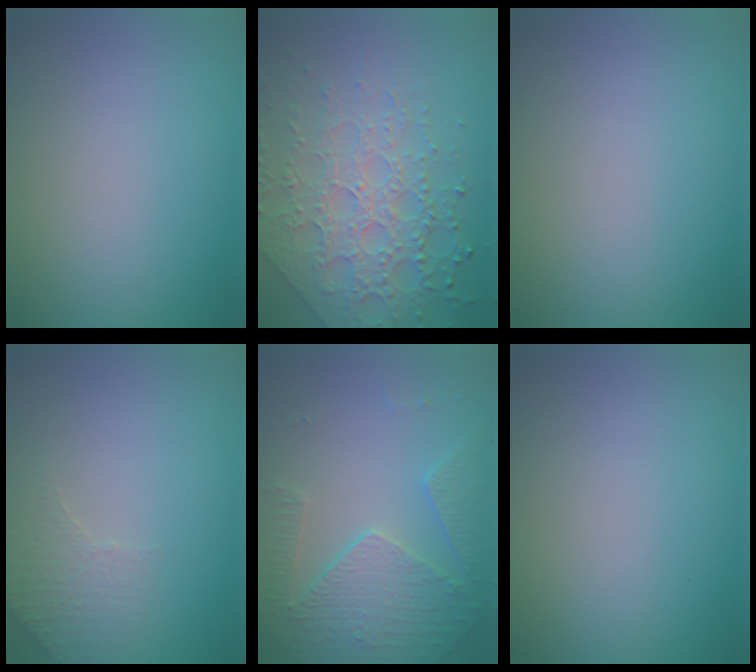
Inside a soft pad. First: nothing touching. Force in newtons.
{"total": 7.6, "press": 5.5, "slide": 5.2}
{"total": 0.0}
{"total": 2.3, "press": 2.3, "slide": 0.6}
{"total": 5.3, "press": 3.8, "slide": 3.7}
{"total": 0.0}